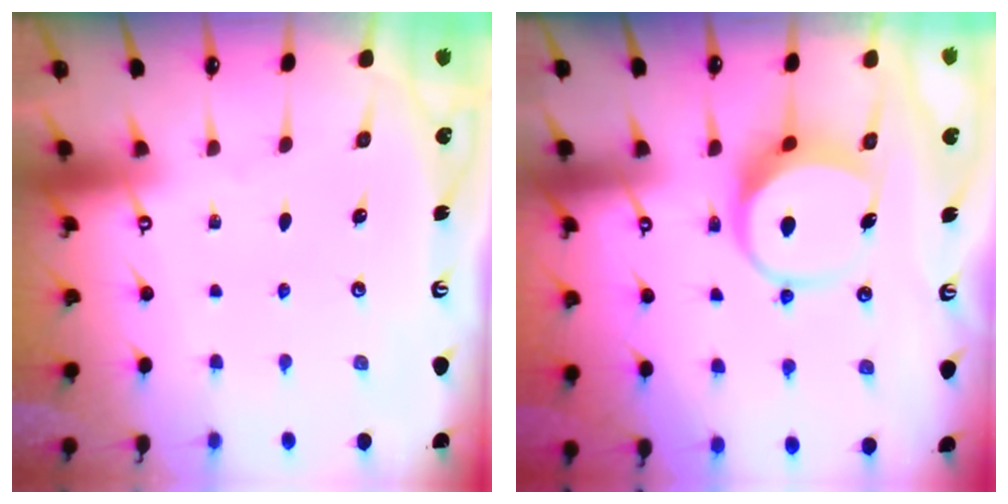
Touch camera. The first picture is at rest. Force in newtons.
{"total": 9.2, "press": 9.1, "slide": 0.9}